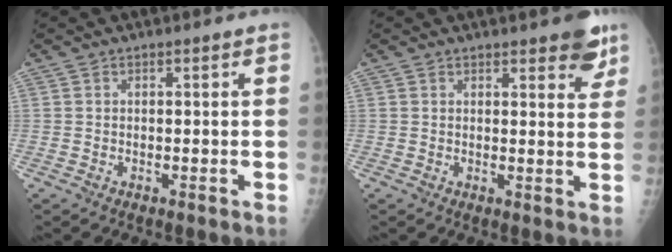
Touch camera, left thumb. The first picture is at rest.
{"total": 5.5, "force": [3.8, 2.0, 3.5], "torque": [-0.014, -0.018, 0.043]}